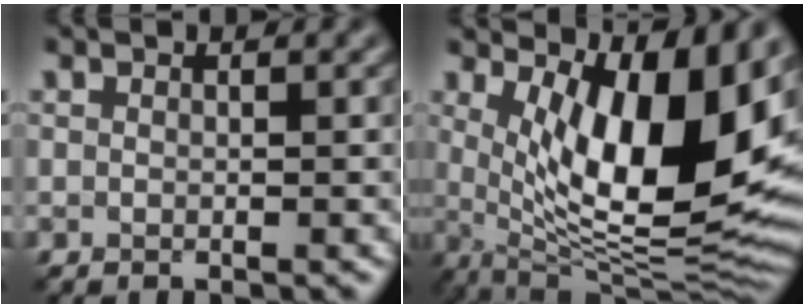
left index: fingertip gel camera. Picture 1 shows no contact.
{"total": 13.4, "force": [3.0, 5.2, 12.0], "torque": [-0.170, -0.026, 0.057]}